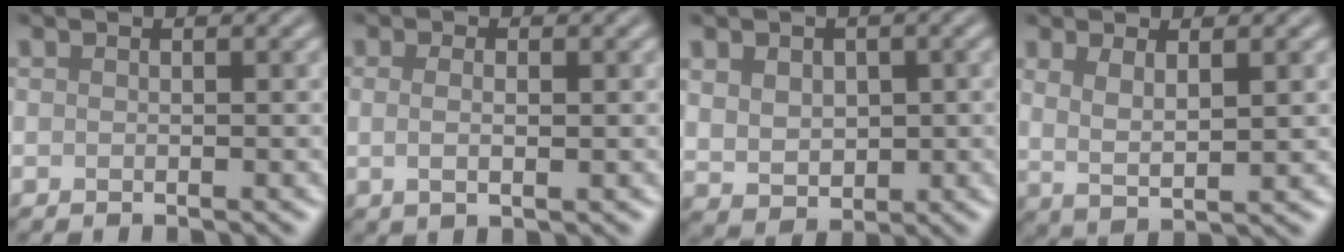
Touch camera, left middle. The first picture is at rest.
{"total": 1.7, "force": [0.1, 0.6, 1.6], "torque": [-0.032, -0.001, 0.001]}
{"total": 4.0, "force": [0.8, 3.0, 2.5], "torque": [-0.051, -0.001, 0.020]}
{"total": 3.1, "force": [1.2, 0.9, 2.7], "torque": [-0.056, -0.010, 0.027]}